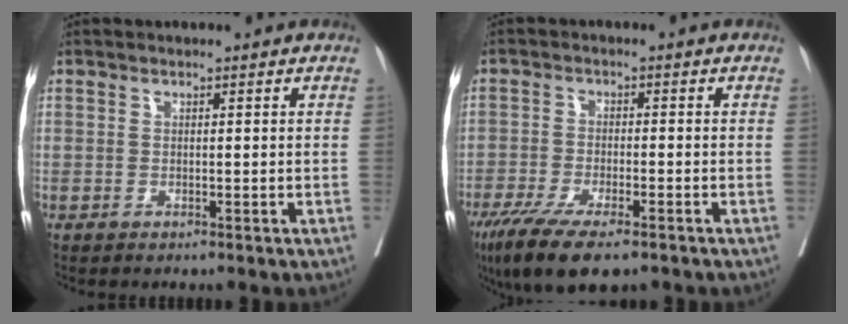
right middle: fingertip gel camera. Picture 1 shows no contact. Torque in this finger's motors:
{"motor_torque": [1.20, -0.93, 0.25, 0.15]}